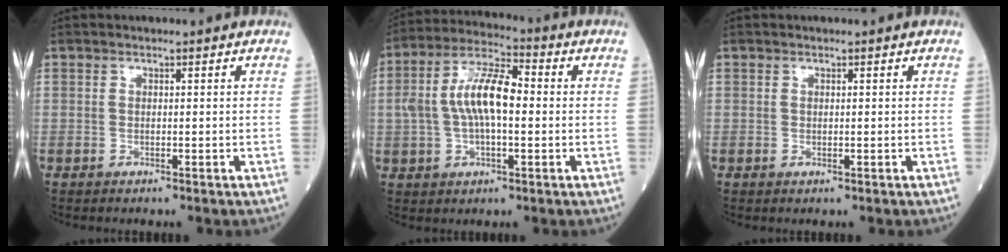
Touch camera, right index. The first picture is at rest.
{"total": 10.8, "force": [0.4, 3.9, 10.0], "torque": [-0.204, 0.025, 0.003]}
{"total": 0.0}